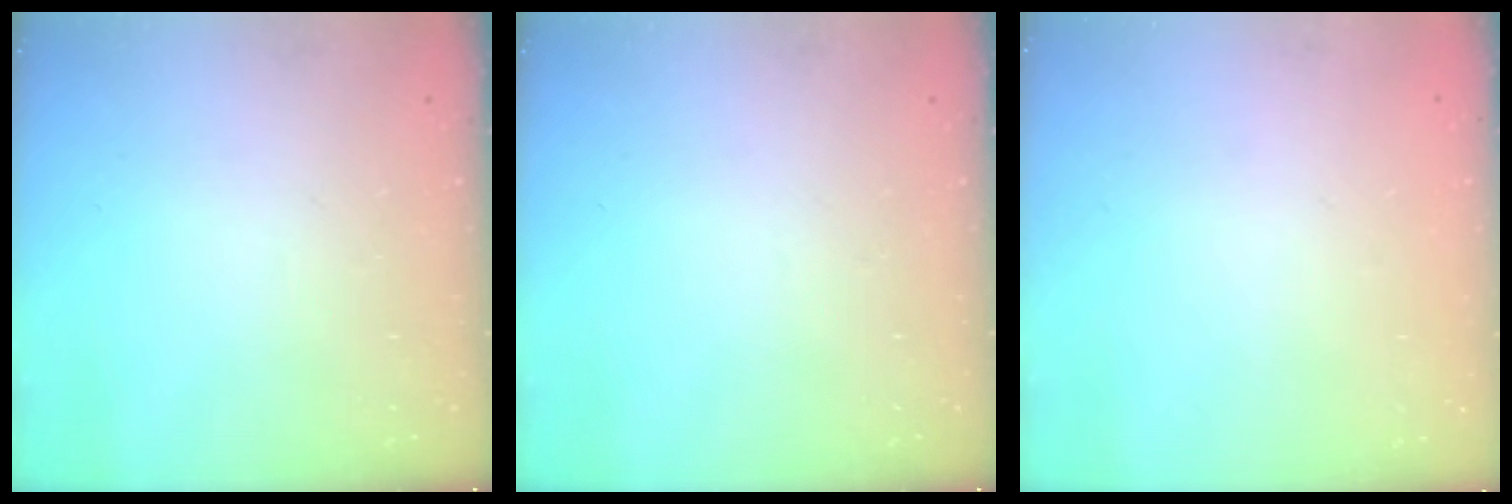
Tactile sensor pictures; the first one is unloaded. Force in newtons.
{"total": 0.0}
{"total": 1.7, "press": 1.7, "slide": 0.2}